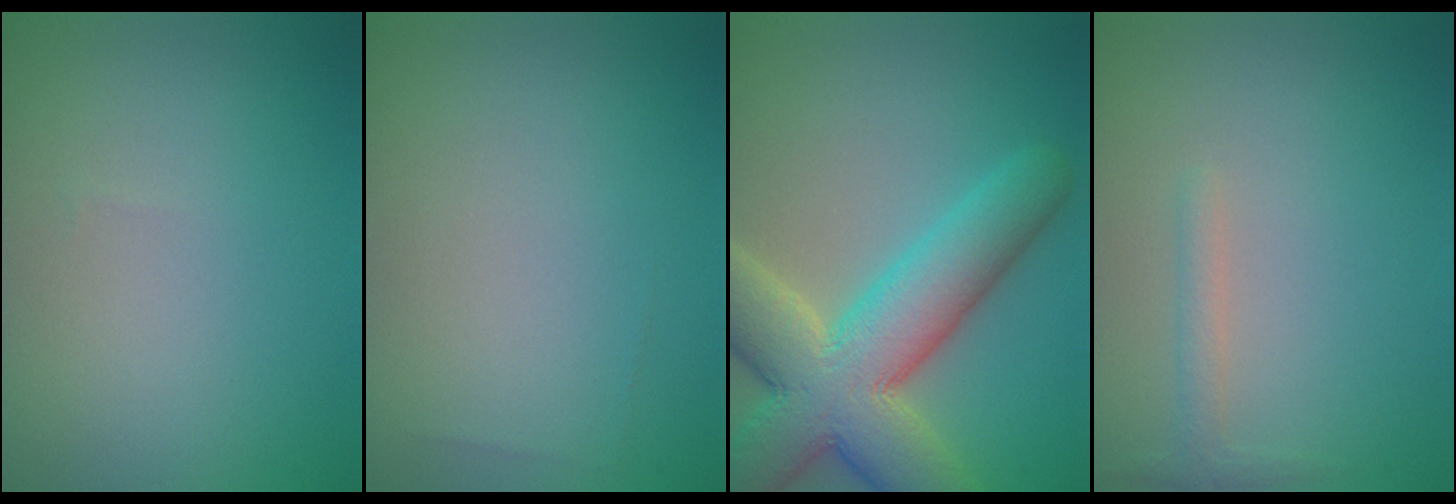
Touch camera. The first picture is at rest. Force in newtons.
{"total": 0.0}
{"total": 10.5, "press": 10.5, "slide": 0.6}
{"total": 1.2, "press": 1.2, "slide": 0.0}